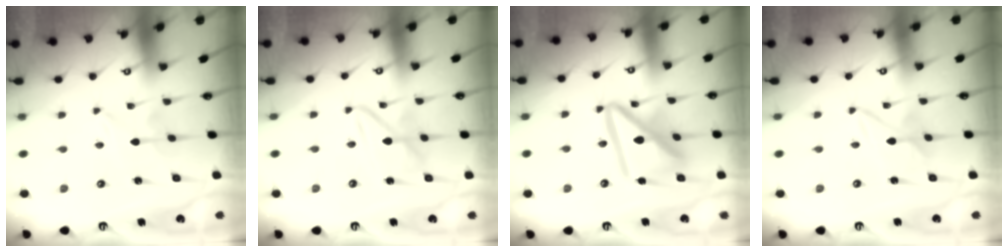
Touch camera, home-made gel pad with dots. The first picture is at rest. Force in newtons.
{"total": 7.7, "press": 7.7, "slide": 0.7}
{"total": 17.6, "press": 17.4, "slide": 2.0}
{"total": 2.3, "press": 2.3, "slide": 0.2}